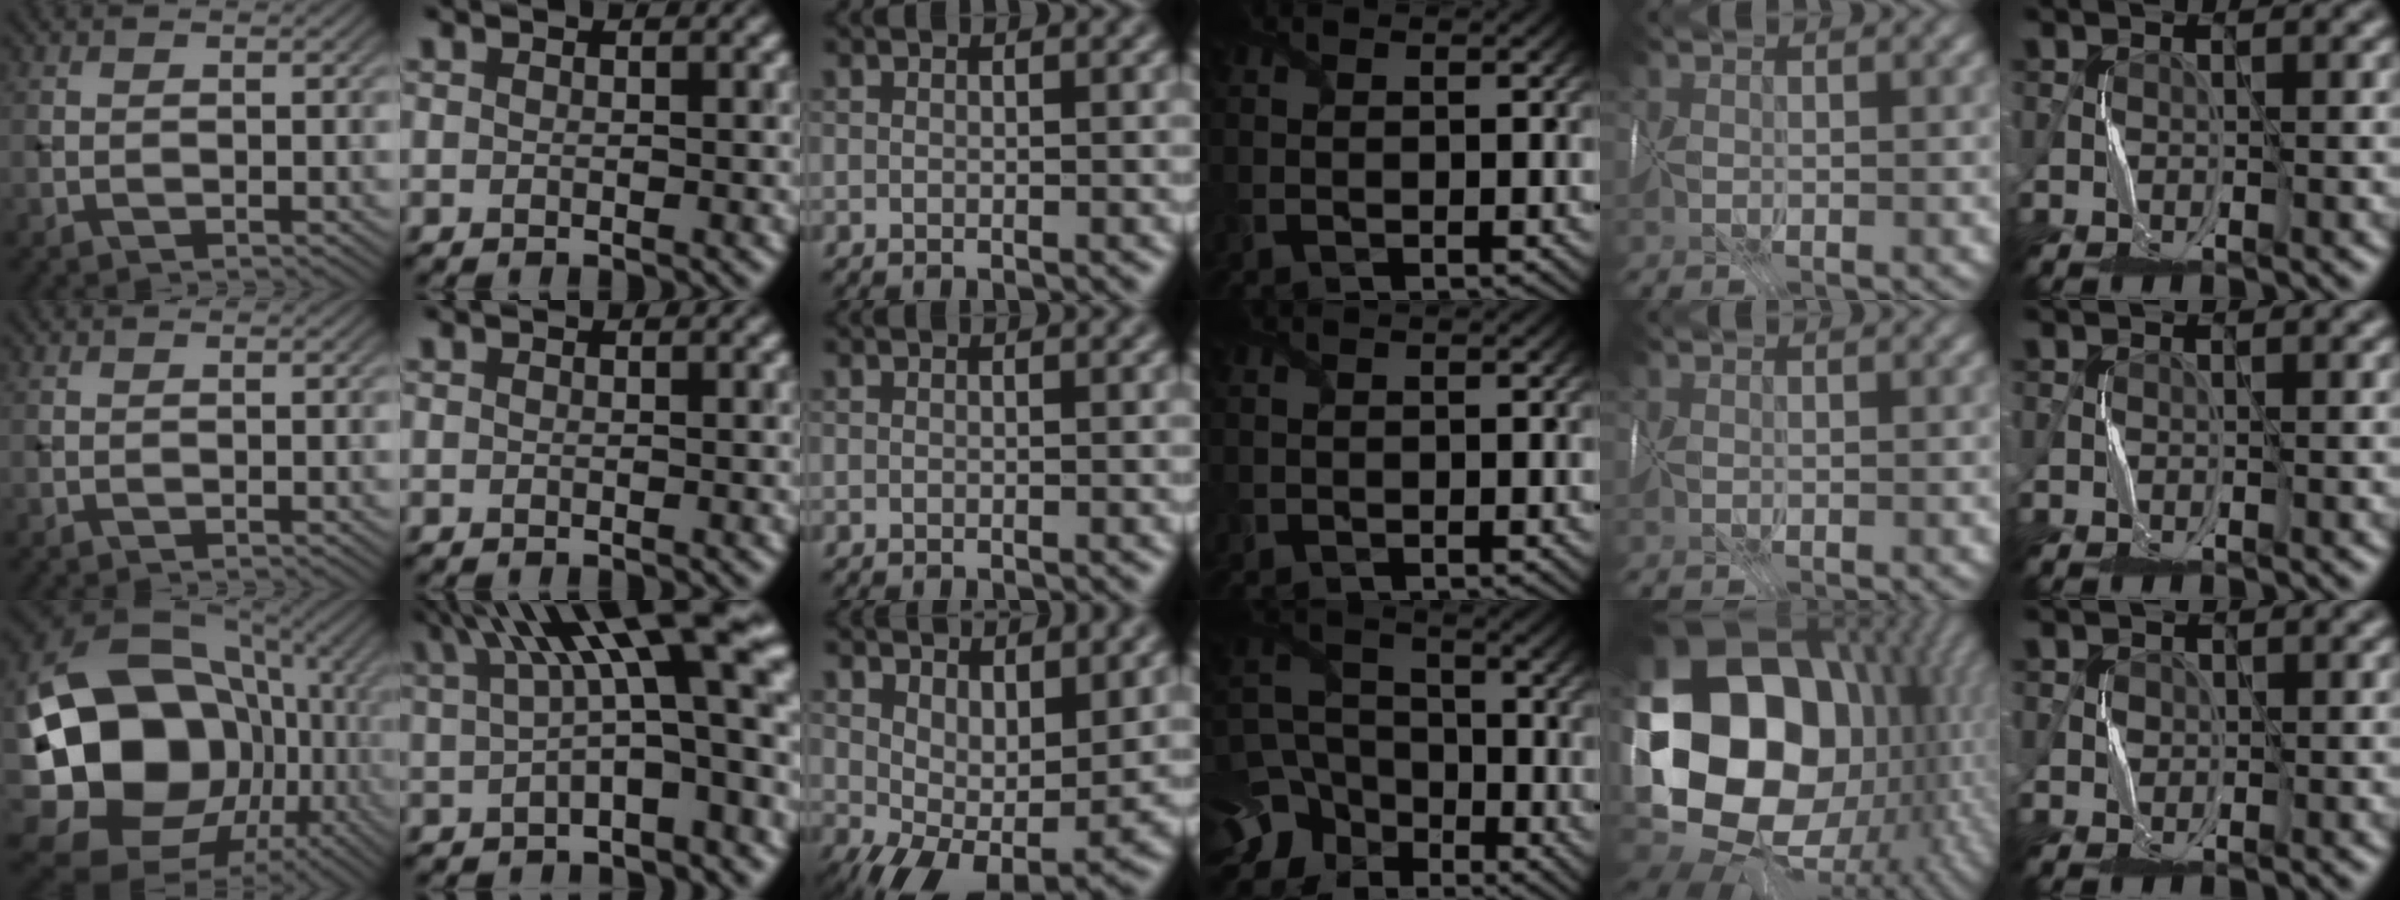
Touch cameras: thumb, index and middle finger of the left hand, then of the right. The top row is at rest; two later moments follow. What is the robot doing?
{"motion": "fold", "object": "map"}